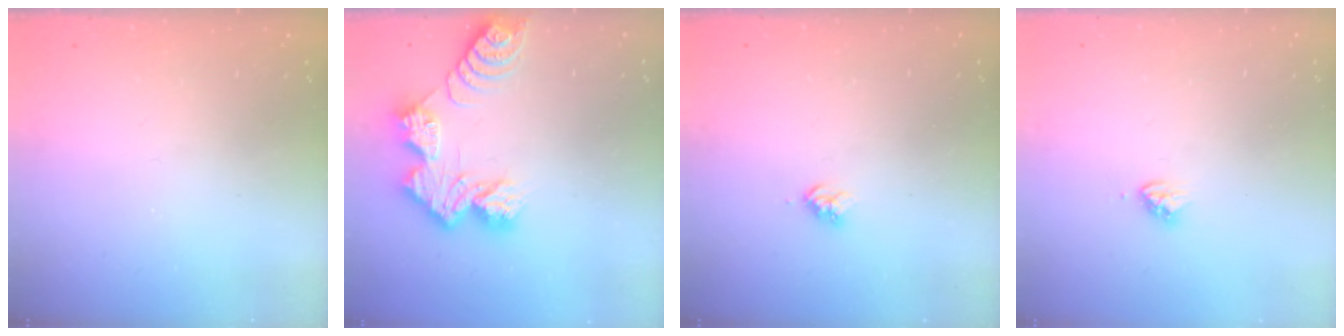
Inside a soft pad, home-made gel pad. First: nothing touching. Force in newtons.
{"total": 11.5, "press": 11.5, "slide": 0.8}
{"total": 3.1, "press": 3.1, "slide": 0.4}
{"total": 3.4, "press": 3.3, "slide": 0.2}